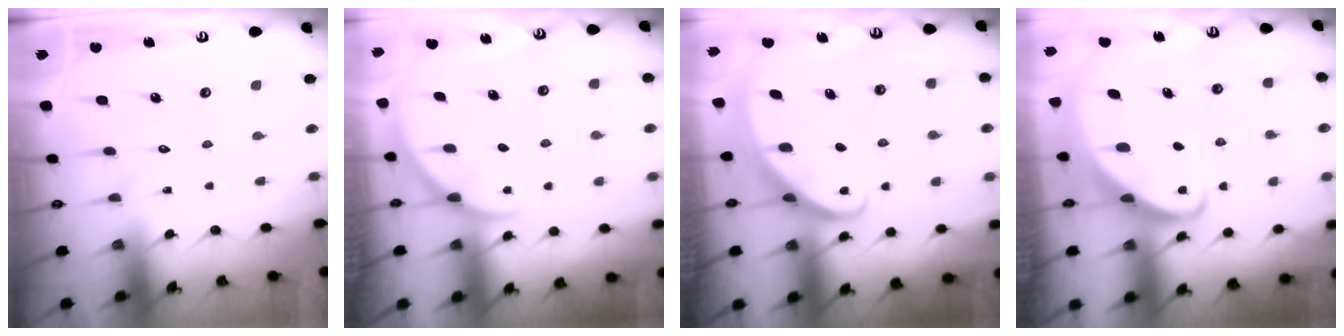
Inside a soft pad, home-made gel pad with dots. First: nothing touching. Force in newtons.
{"total": 2.1, "press": 2.0, "slide": 0.3}
{"total": 3.1, "press": 3.1, "slide": 0.1}
{"total": 3.5, "press": 3.5, "slide": 0.4}